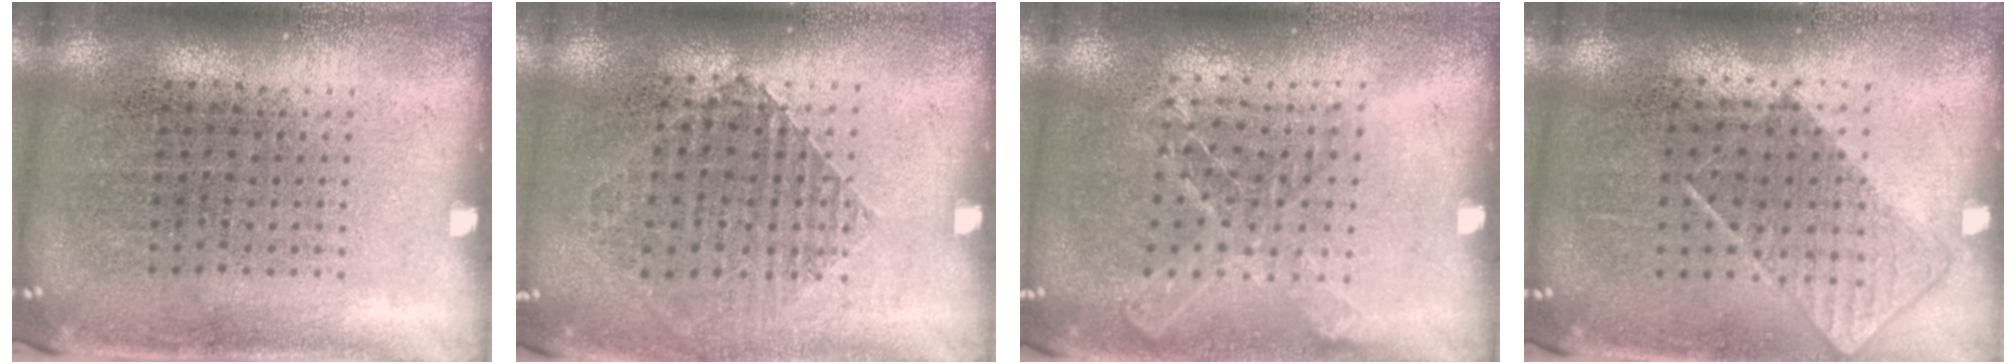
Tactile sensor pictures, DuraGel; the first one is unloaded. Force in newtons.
{"total": 0.9, "press": 0.9, "slide": 0.1}
{"total": 1.2, "press": 1.2, "slide": 0.1}
{"total": 0.8, "press": 0.6, "slide": 0.5}